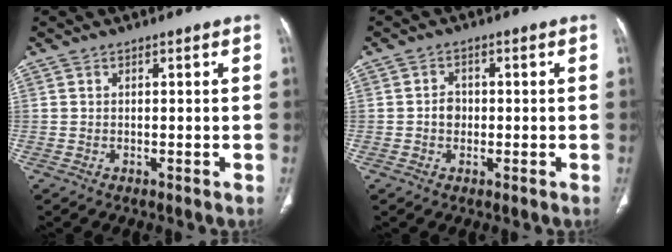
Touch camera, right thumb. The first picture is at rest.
{"total": 2.6, "force": [-0.3, 2.2, 1.3], "torque": [-0.009, 0.007, -0.010]}